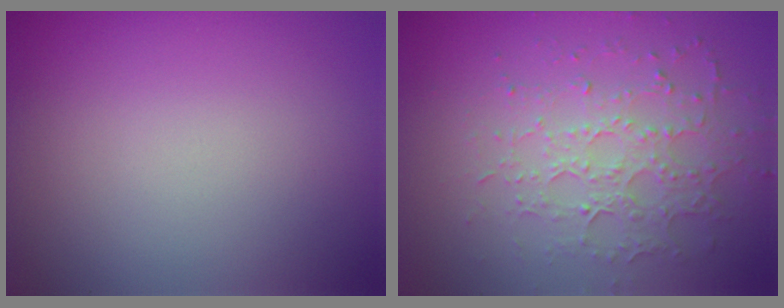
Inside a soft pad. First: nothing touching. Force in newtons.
{"total": 3.4, "press": 3.2, "slide": 1.3}